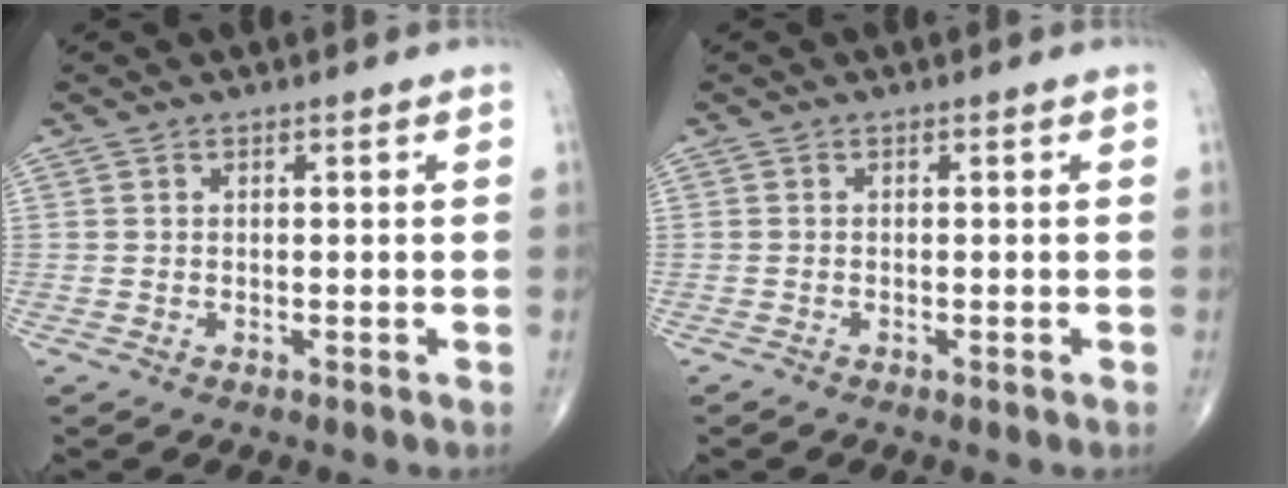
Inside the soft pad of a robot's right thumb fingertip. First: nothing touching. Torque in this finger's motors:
{"motor_torque": [-0.09, -0.02, -0.33, -0.23, -0.01]}